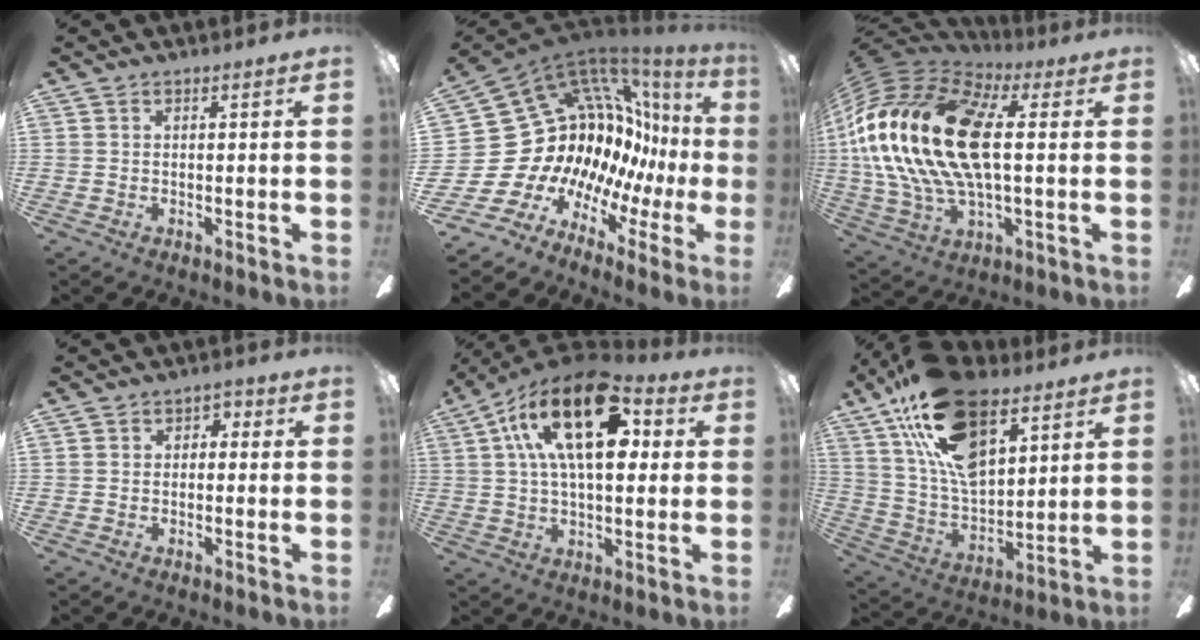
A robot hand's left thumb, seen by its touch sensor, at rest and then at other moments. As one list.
[{"total": 15.9, "force": [1.5, 14.2, 7.1], "torque": [-0.110, -0.098, 0.094]}, {"total": 24.3, "force": [2.4, 12.4, 20.8], "torque": [-0.454, 0.005, 0.035]}, {"total": 2.5, "force": [-1.2, 2.0, 1.0], "torque": [-0.006, 0.010, -0.025]}, {"total": 22.2, "force": [8.4, 10.7, 17.6], "torque": [-0.304, -0.017, 0.132]}, {"total": 22.6, "force": [12.6, 11.6, 14.7], "torque": [-0.282, -0.048, 0.227]}]